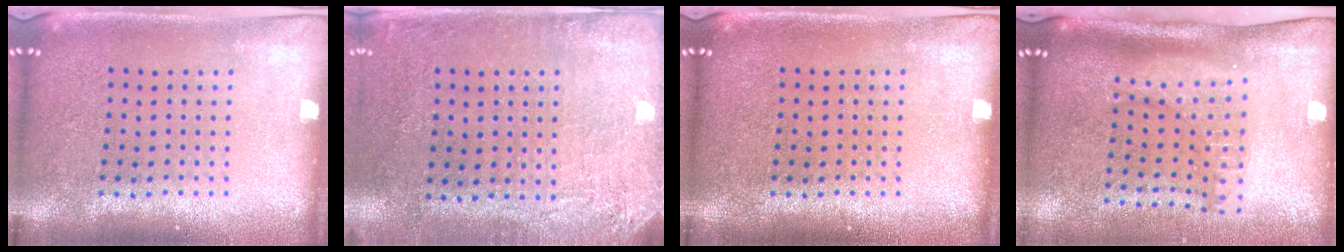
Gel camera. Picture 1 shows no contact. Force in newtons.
{"total": 2.9, "press": 2.4, "slide": 1.6}
{"total": 0.0}
{"total": 2.2, "press": 1.7, "slide": 1.5}